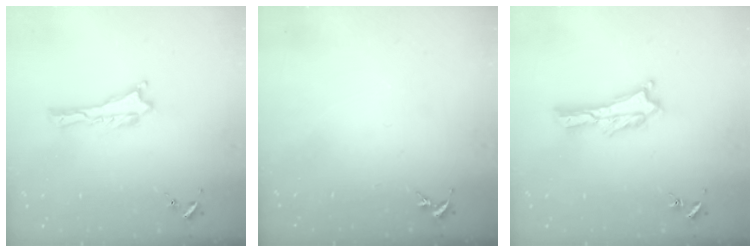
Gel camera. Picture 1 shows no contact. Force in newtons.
{"total": 0.0}
{"total": 1.8, "press": 1.8, "slide": 0.2}